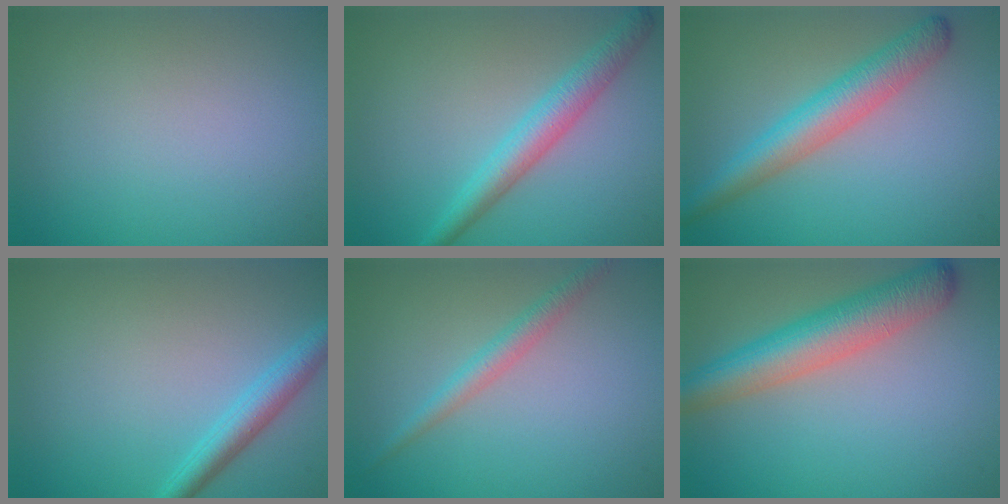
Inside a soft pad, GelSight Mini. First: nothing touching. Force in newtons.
{"total": 3.6, "press": 3.6, "slide": 0.1}
{"total": 4.5, "press": 4.5, "slide": 0.2}
{"total": 2.7, "press": 2.7, "slide": 0.0}
{"total": 2.0, "press": 2.0, "slide": 0.1}
{"total": 6.1, "press": 6.1, "slide": 0.3}